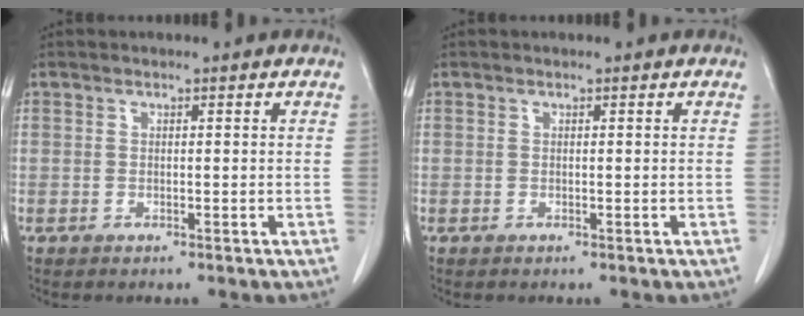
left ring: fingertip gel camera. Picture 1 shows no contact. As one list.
[{"total": 0.0}]